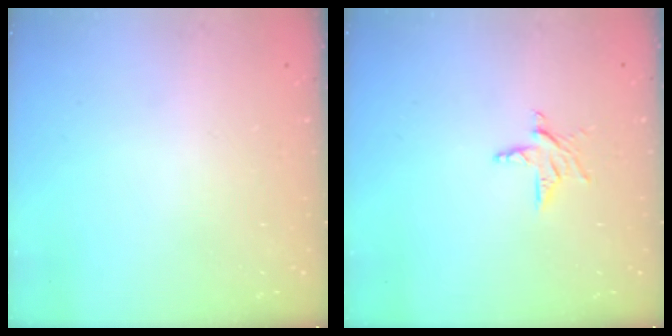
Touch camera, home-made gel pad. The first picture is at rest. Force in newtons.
{"total": 5.0, "press": 5.0, "slide": 0.3}